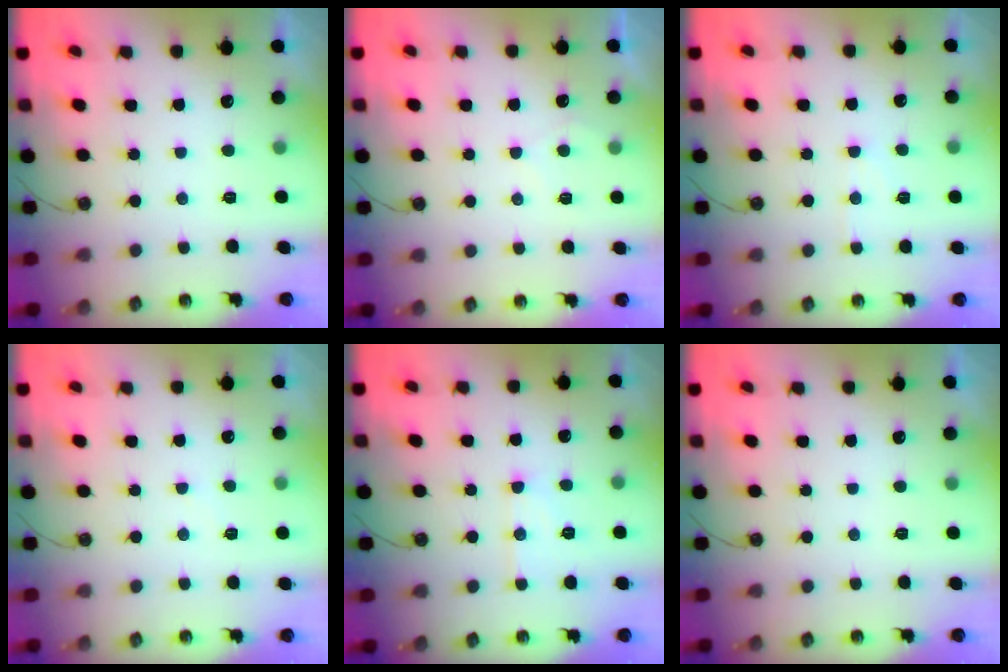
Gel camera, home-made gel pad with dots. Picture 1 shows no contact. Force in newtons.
{"total": 4.8, "press": 4.8, "slide": 0.6}
{"total": 5.8, "press": 5.8, "slide": 0.7}
{"total": 2.3, "press": 2.2, "slide": 0.4}
{"total": 7.9, "press": 7.9, "slide": 0.7}
{"total": 0.0}